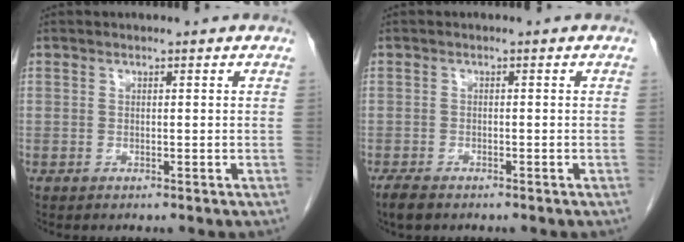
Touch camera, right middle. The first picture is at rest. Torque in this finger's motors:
{"motor_torque": [0.60, -0.19, -0.02, 0.02]}